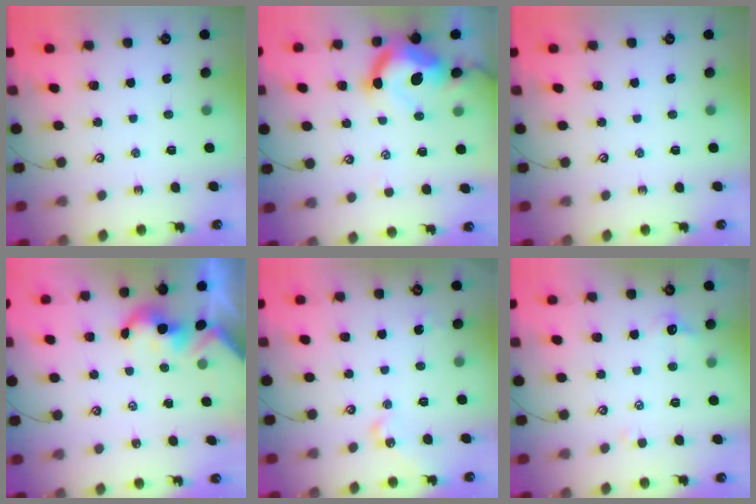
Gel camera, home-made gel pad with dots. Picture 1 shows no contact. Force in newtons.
{"total": 10.9, "press": 10.7, "slide": 1.8}
{"total": 0.0}
{"total": 2.5, "press": 2.5, "slide": 0.2}
{"total": 7.3, "press": 7.2, "slide": 0.8}
{"total": 1.2, "press": 0.9, "slide": 0.8}